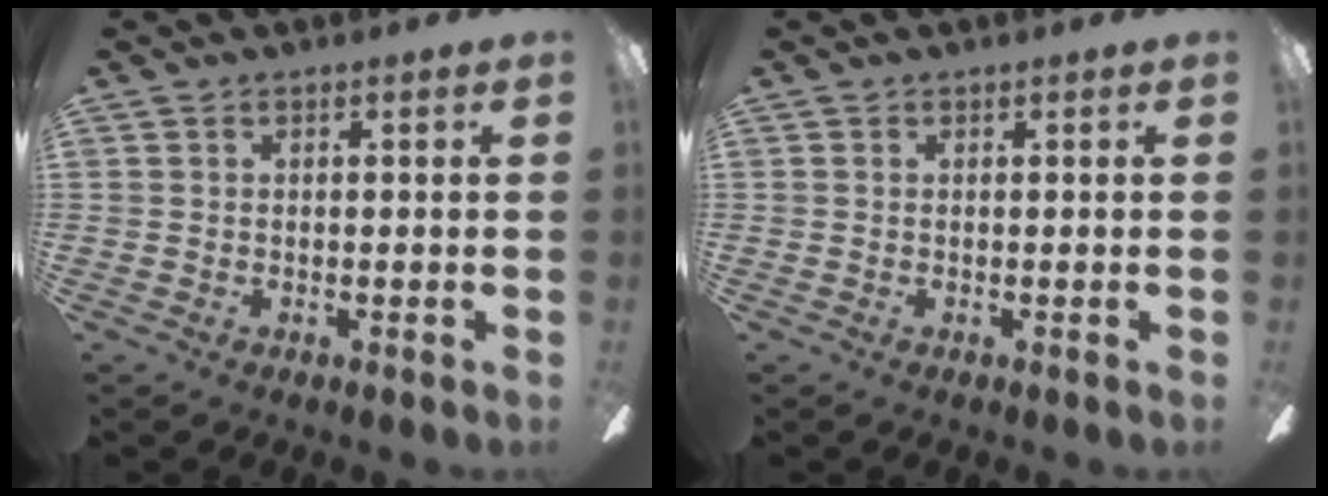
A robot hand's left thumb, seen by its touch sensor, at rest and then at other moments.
{"total": 0.0}